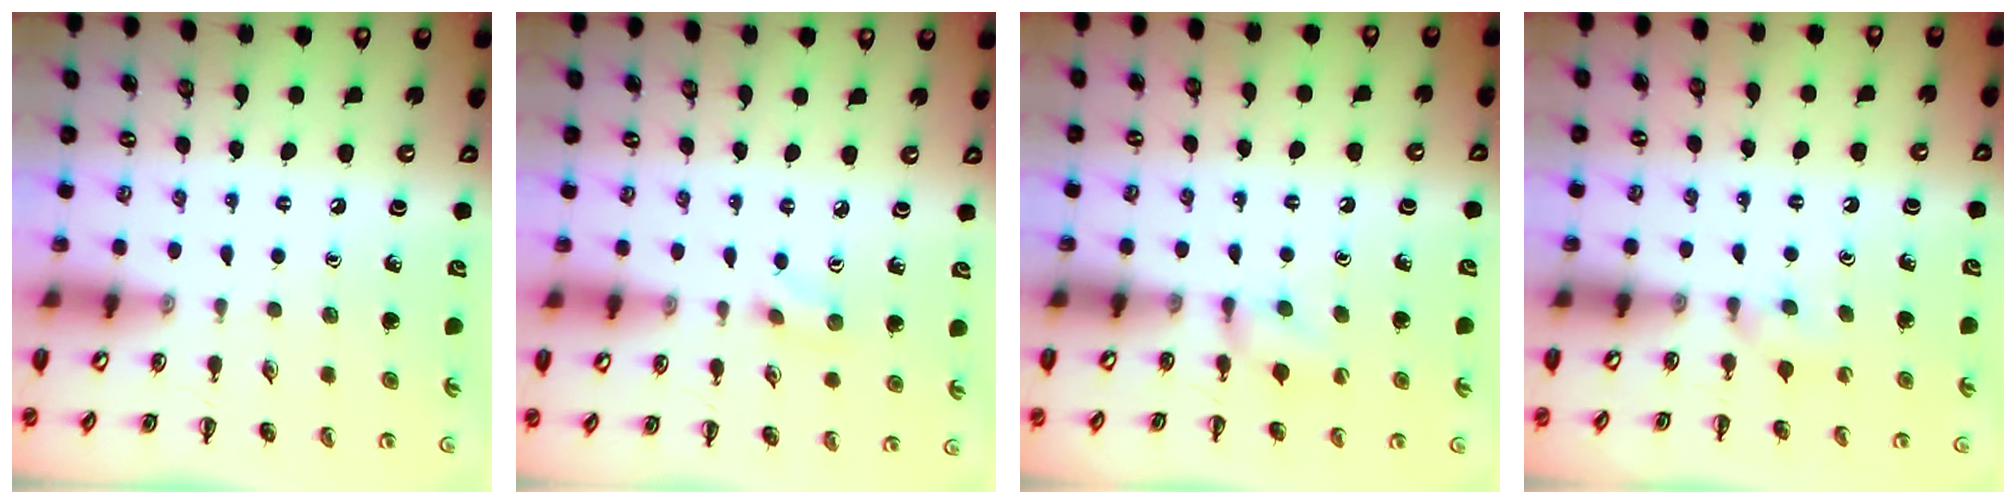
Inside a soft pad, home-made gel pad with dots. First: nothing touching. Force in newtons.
{"total": 2.5, "press": 2.4, "slide": 0.9}
{"total": 4.9, "press": 4.6, "slide": 1.6}
{"total": 2.9, "press": 2.7, "slide": 1.2}